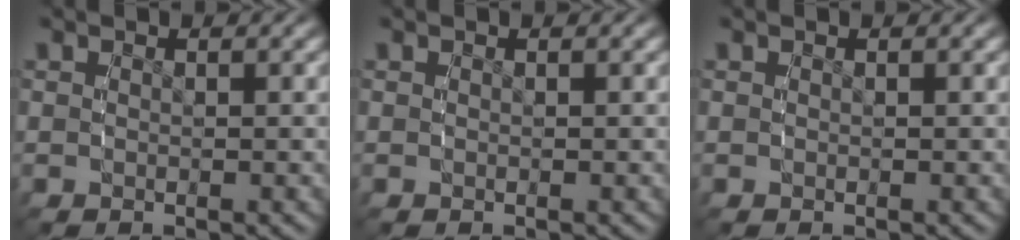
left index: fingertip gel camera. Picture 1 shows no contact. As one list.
[{"total": 0.0}, {"total": 0.0}]